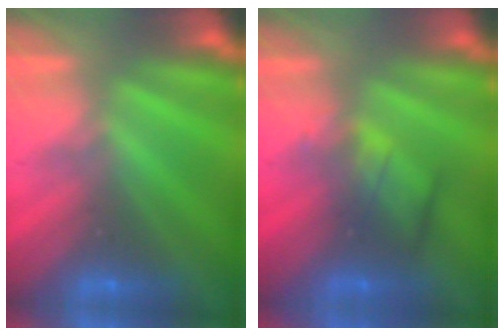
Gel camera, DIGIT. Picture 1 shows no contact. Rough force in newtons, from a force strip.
{"total": 2.4}